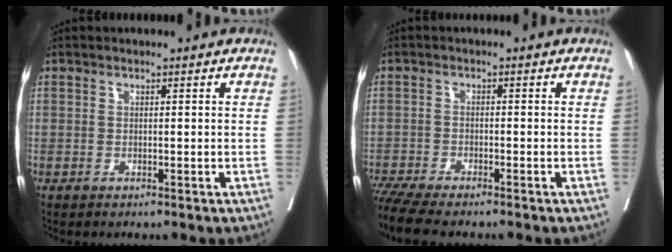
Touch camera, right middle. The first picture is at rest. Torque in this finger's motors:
{"motor_torque": [0.95, -0.95, 0.43, 0.11]}